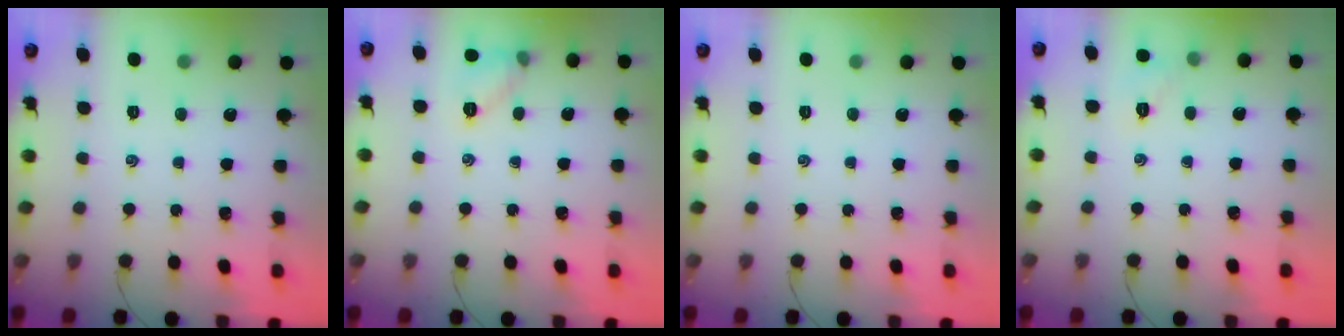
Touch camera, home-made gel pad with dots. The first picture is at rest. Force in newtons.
{"total": 6.9, "press": 6.7, "slide": 1.5}
{"total": 0.0}
{"total": 5.4, "press": 5.2, "slide": 1.6}